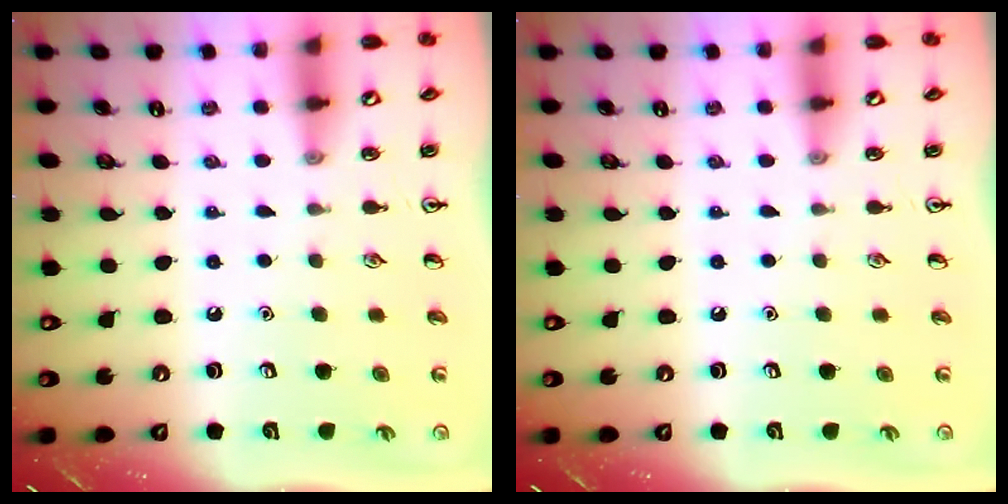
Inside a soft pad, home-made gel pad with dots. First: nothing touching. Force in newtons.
{"total": 0.0}